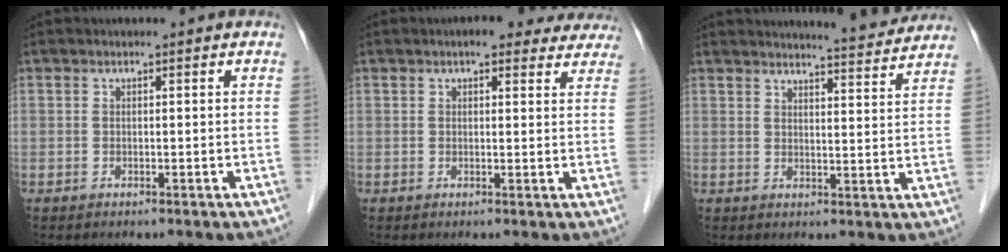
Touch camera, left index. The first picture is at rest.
{"total": 7.9, "force": [6.6, 2.8, 3.4], "torque": [-0.024, 0.009, 0.068]}
{"total": 8.3, "force": [8.0, -0.1, 2.0], "torque": [-0.040, -0.011, 0.096]}